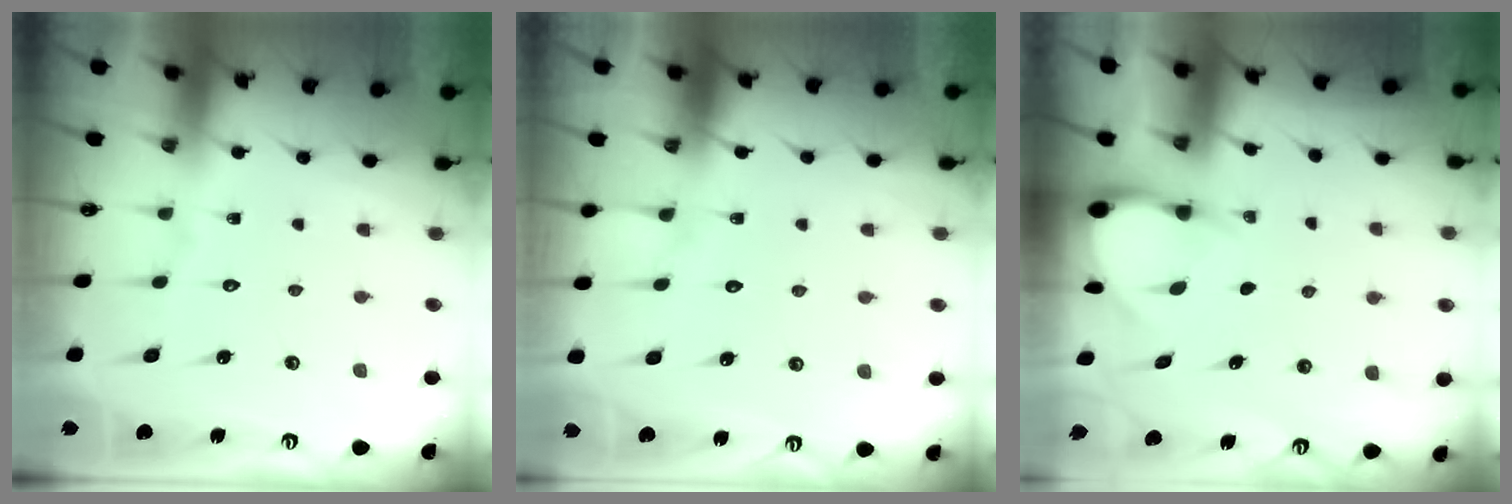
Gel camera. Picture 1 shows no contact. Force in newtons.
{"total": 4.8, "press": 4.7, "slide": 0.5}
{"total": 3.1, "press": 3.1, "slide": 0.2}